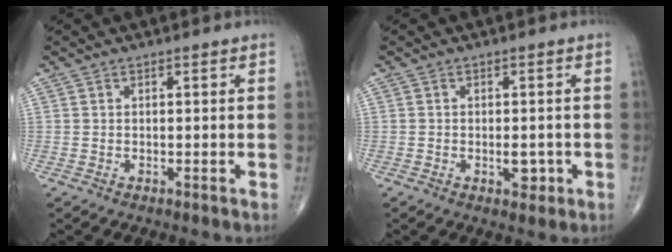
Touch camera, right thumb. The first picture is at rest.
{"total": 2.9, "force": [-0.8, 1.6, 2.2], "torque": [-0.021, 0.002, -0.008]}